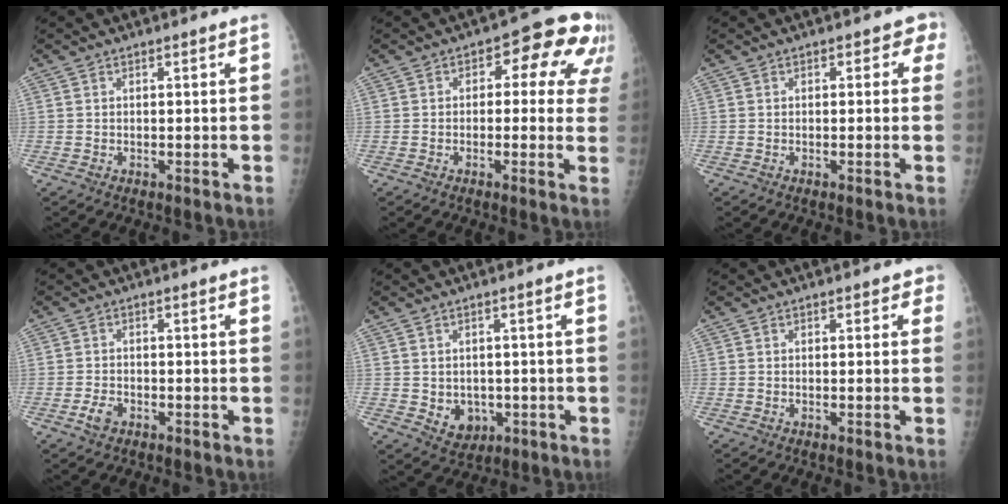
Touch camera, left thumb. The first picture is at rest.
{"total": 11.4, "force": [3.6, 6.3, 8.7], "torque": [-0.045, 0.016, 0.032]}
{"total": 2.8, "force": [0.9, 1.9, 1.9], "torque": [0.008, 0.004, 0.000]}
{"total": 2.7, "force": [-1.5, 1.6, 1.5], "torque": [-0.030, 0.007, -0.026]}
{"total": 5.2, "force": [-0.9, 4.3, 2.8], "torque": [-0.018, 0.000, 0.001]}
{"total": 1.9, "force": [0.8, 1.3, 1.2], "torque": [0.007, 0.003, 0.003]}